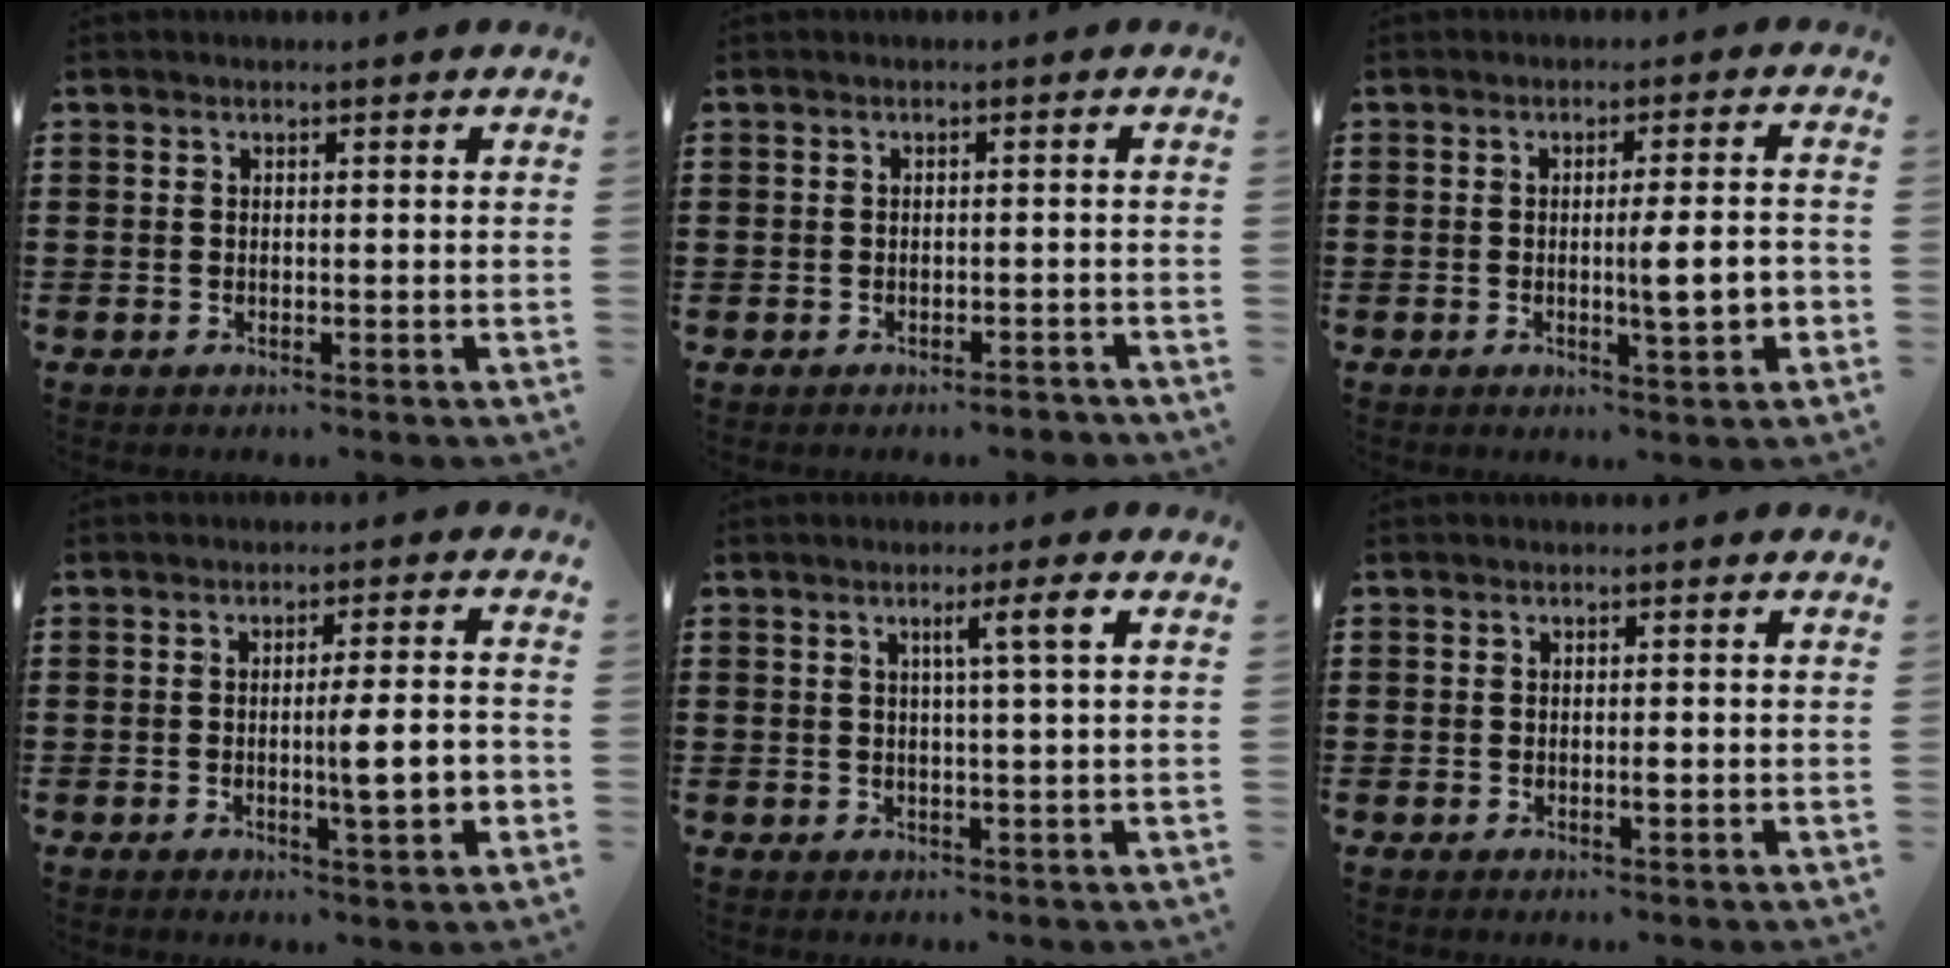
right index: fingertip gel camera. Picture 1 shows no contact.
{"total": 1.6, "force": [-1.5, 0.5, 0.2], "torque": [-0.009, 0.001, -0.032]}
{"total": 6.0, "force": [-0.9, 0.7, 5.9], "torque": [-0.083, -0.013, -0.020]}
{"total": 6.9, "force": [-1.2, 0.7, 6.7], "torque": [-0.095, -0.012, -0.025]}
{"total": 3.7, "force": [1.0, -0.5, 3.6], "torque": [-0.068, -0.004, 0.011]}
{"total": 1.0, "force": [-0.2, 0.2, 0.9], "torque": [-0.017, -0.005, -0.003]}